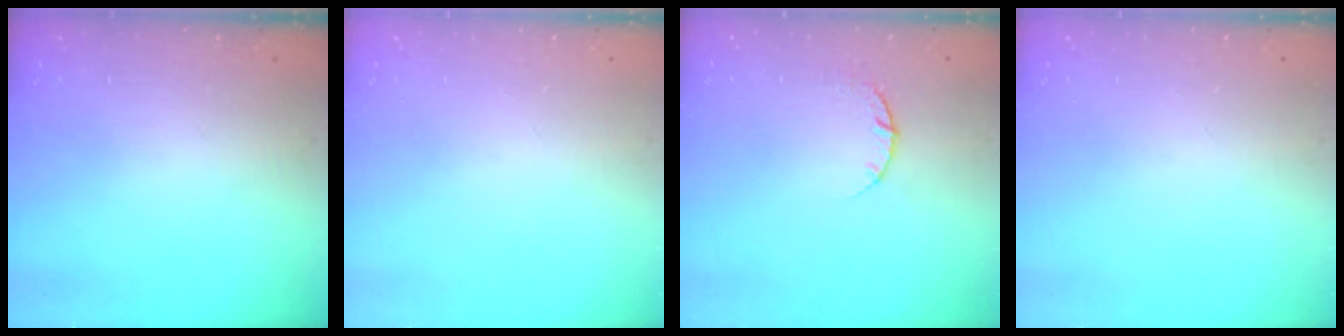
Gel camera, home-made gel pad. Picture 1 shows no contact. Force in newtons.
{"total": 0.0}
{"total": 3.7, "press": 3.7, "slide": 0.6}
{"total": 0.0}